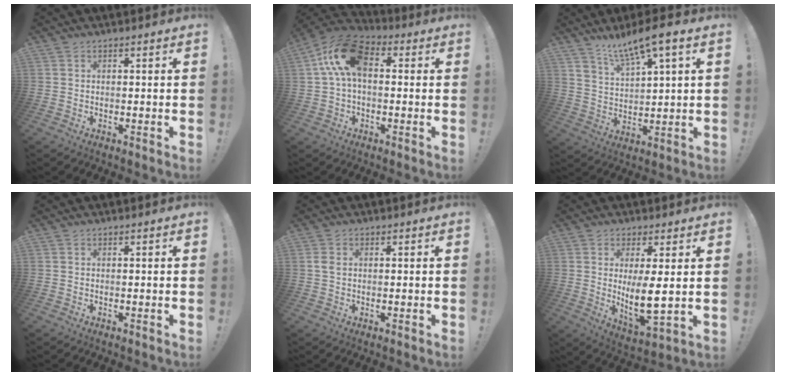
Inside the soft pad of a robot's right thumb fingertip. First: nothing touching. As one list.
[{"total": 13.8, "force": [3.0, 8.1, 10.8], "torque": [-0.208, 0.004, 0.054]}, {"total": 9.4, "force": [7.5, 1.2, 5.6], "torque": [-0.098, -0.047, 0.128]}, {"total": 0.0}, {"total": 2.1, "force": [0.5, 1.4, 1.5], "torque": [-0.024, 0.003, 0.008]}, {"total": 9.9, "force": [1.6, 3.2, 9.2], "torque": [-0.147, -0.034, 0.030]}]